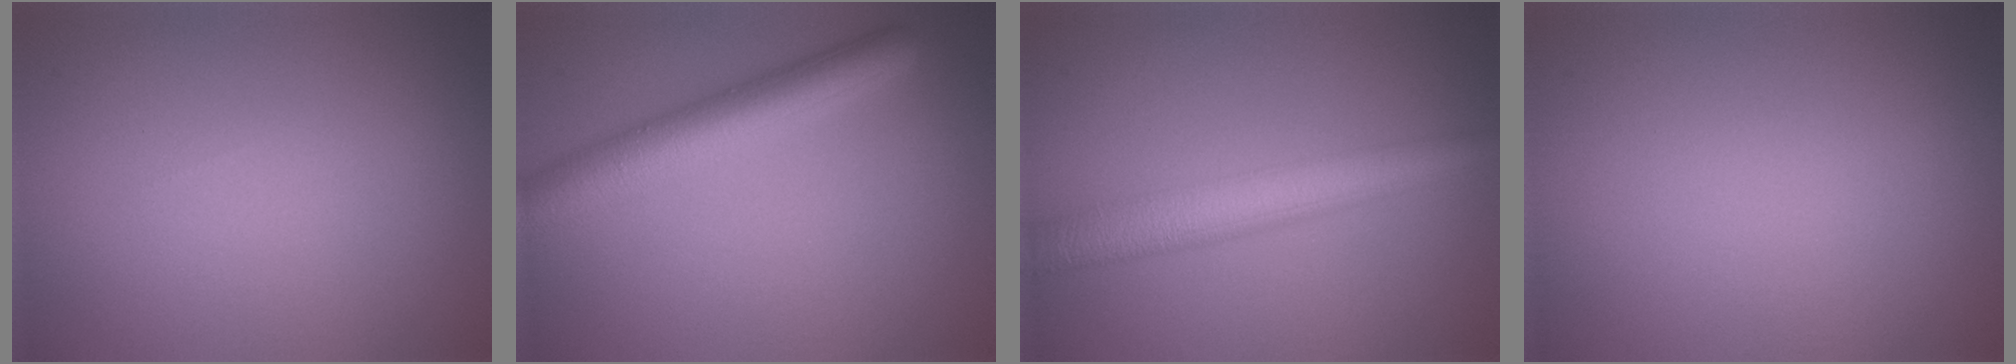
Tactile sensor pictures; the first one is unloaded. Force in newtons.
{"total": 5.3, "press": 5.3, "slide": 0.1}
{"total": 5.4, "press": 5.4, "slide": 0.2}
{"total": 0.0}